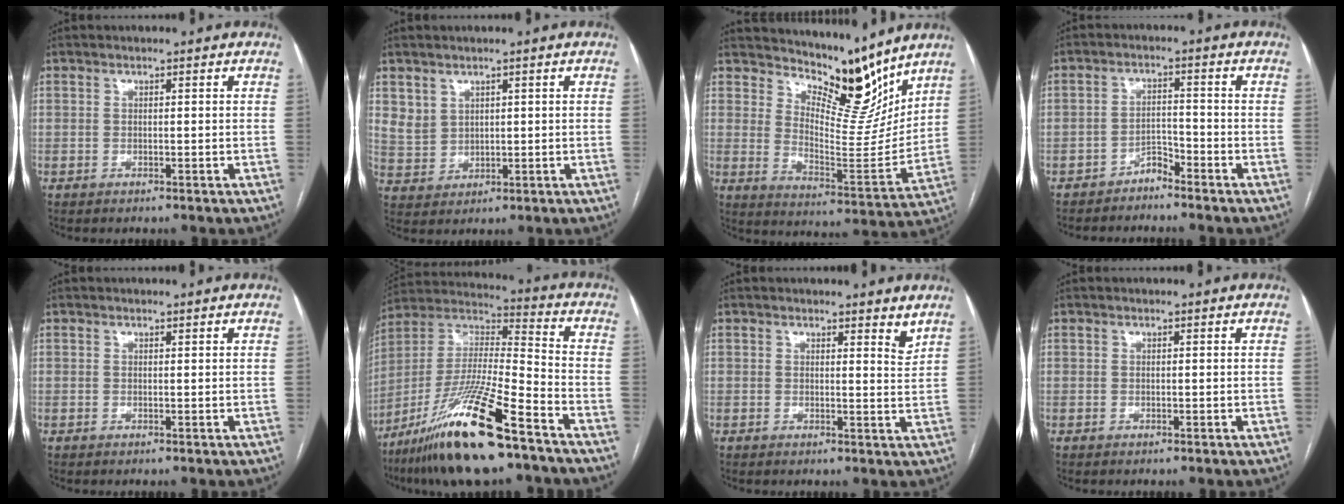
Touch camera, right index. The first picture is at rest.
{"total": 4.2, "force": [2.4, 3.3, 0.9], "torque": [-0.022, 0.003, 0.059]}
{"total": 12.0, "force": [10.9, 2.9, 4.1], "torque": [-0.065, -0.042, 0.177]}
{"total": 2.5, "force": [-2.3, 1.0, 0.4], "torque": [0.002, 0.002, -0.040]}
{"total": 0.0}
{"total": 20.1, "force": [-12.9, 1.6, 15.3], "torque": [-0.318, -0.029, -0.236]}
{"total": 3.2, "force": [2.9, 0.6, 1.3], "torque": [-0.017, -0.023, 0.028]}
{"total": 0.0}